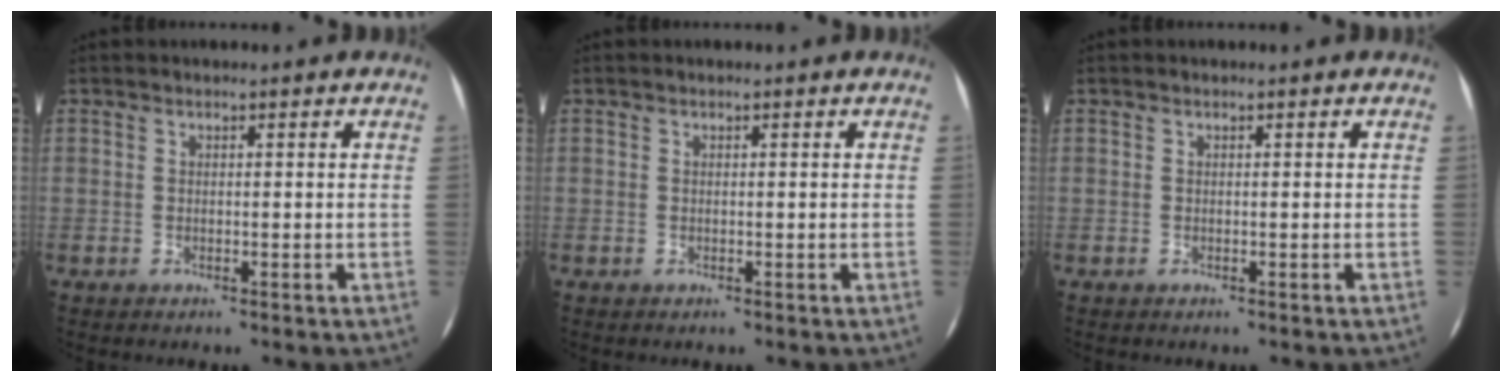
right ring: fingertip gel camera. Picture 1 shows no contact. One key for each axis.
{"total": 0.0}
{"total": 0.0}